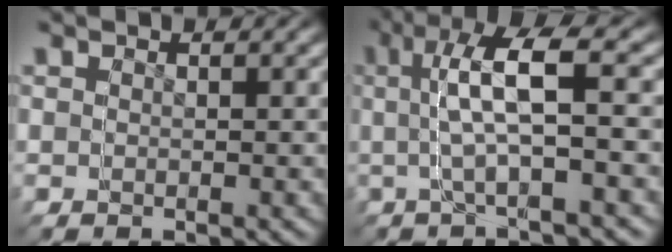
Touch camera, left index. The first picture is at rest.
{"total": 5.2, "force": [0.5, 1.5, 4.9], "torque": [-0.095, 0.033, 0.000]}